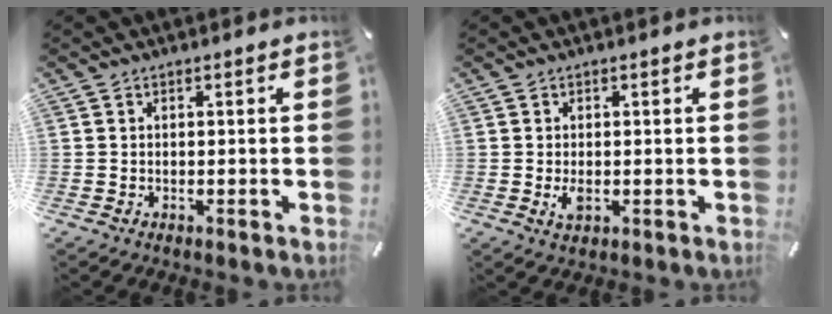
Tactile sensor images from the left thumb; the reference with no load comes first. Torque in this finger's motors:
{"motor_torque": [0.28, 1.21, 0.19, -0.15, 0.09]}